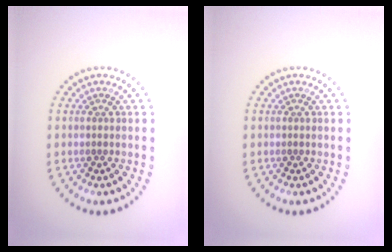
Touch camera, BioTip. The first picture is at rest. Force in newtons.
{"total": 0.0}